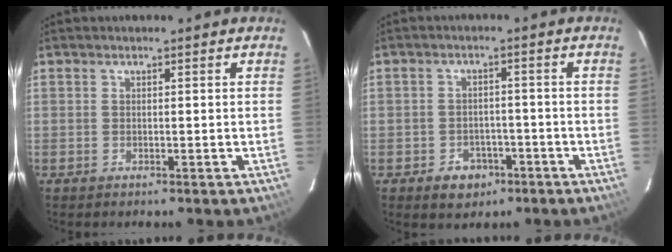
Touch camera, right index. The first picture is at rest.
{"total": 5.3, "force": [-2.9, 4.1, 1.4], "torque": [-0.039, 0.013, -0.027]}